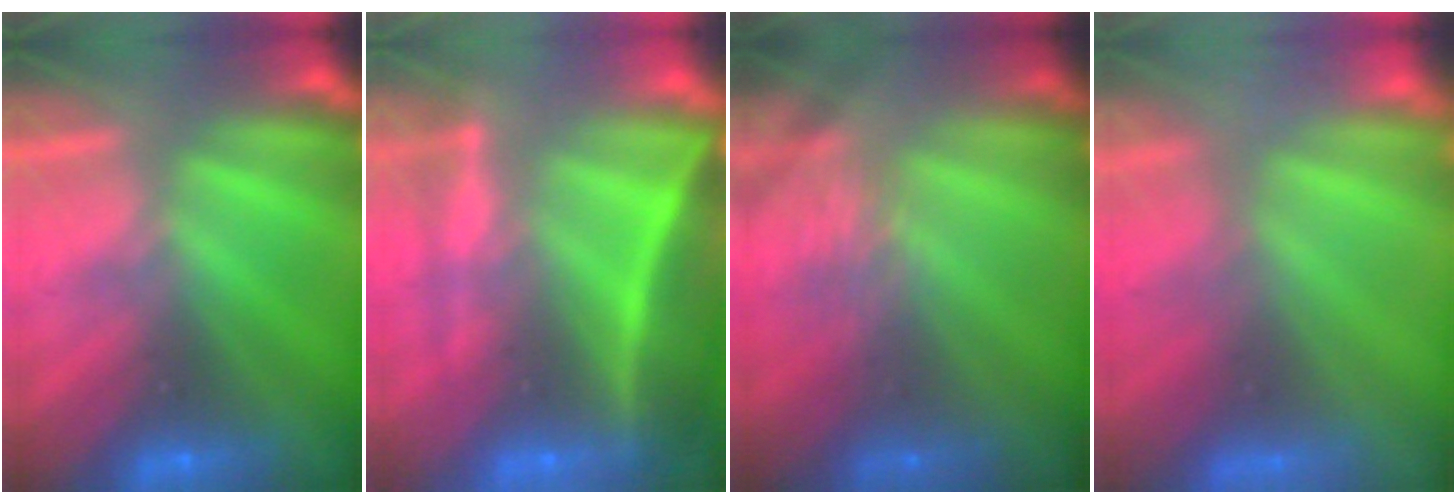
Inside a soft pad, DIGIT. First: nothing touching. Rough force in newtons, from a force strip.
{"total": 7.3}
{"total": 2.1}
{"total": 6.9}